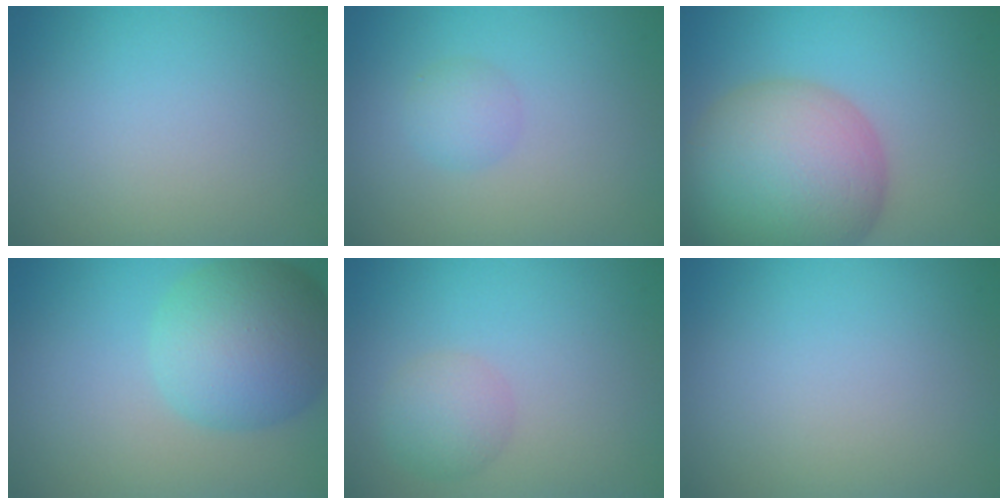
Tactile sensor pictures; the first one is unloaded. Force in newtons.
{"total": 1.7, "press": 1.7, "slide": 0.0}
{"total": 13.3, "press": 13.2, "slide": 0.9}
{"total": 7.9, "press": 7.9, "slide": 0.4}
{"total": 2.6, "press": 2.6, "slide": 0.1}
{"total": 0.0}